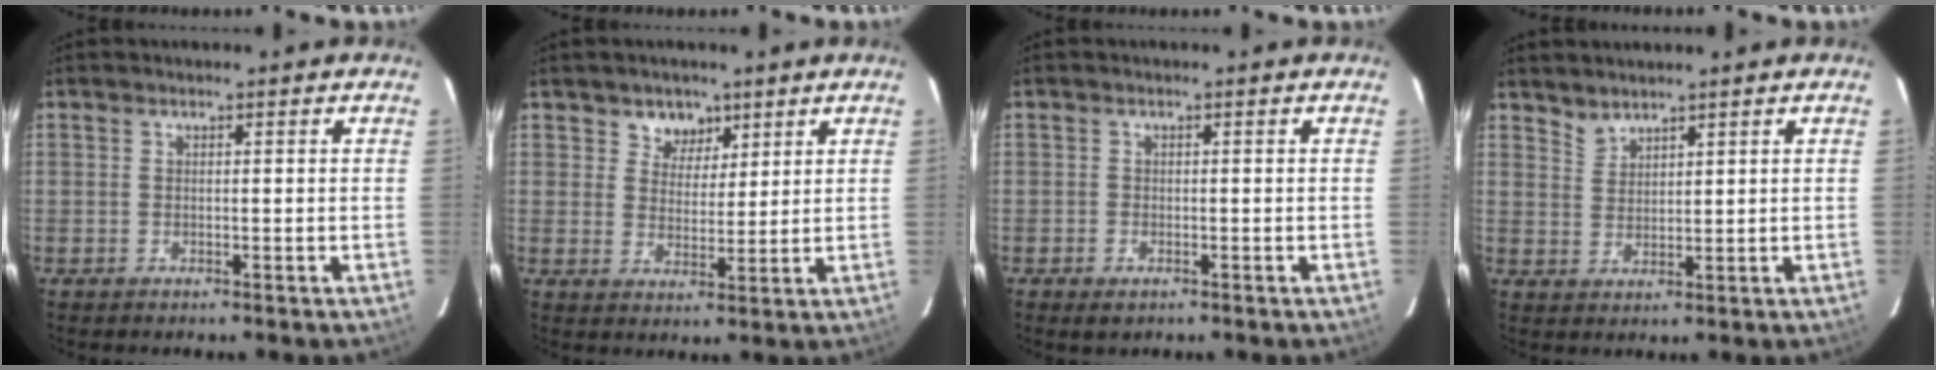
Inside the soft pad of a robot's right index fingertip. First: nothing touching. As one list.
[{"total": 4.9, "force": [3.1, 3.8, 0.9], "torque": [-0.004, 0.001, 0.053]}, {"total": 1.8, "force": [-1.1, 1.1, 0.9], "torque": [-0.019, -0.005, -0.019]}, {"total": 2.7, "force": [2.6, 0.7, 0.2], "torque": [-0.003, 0.002, 0.053]}]